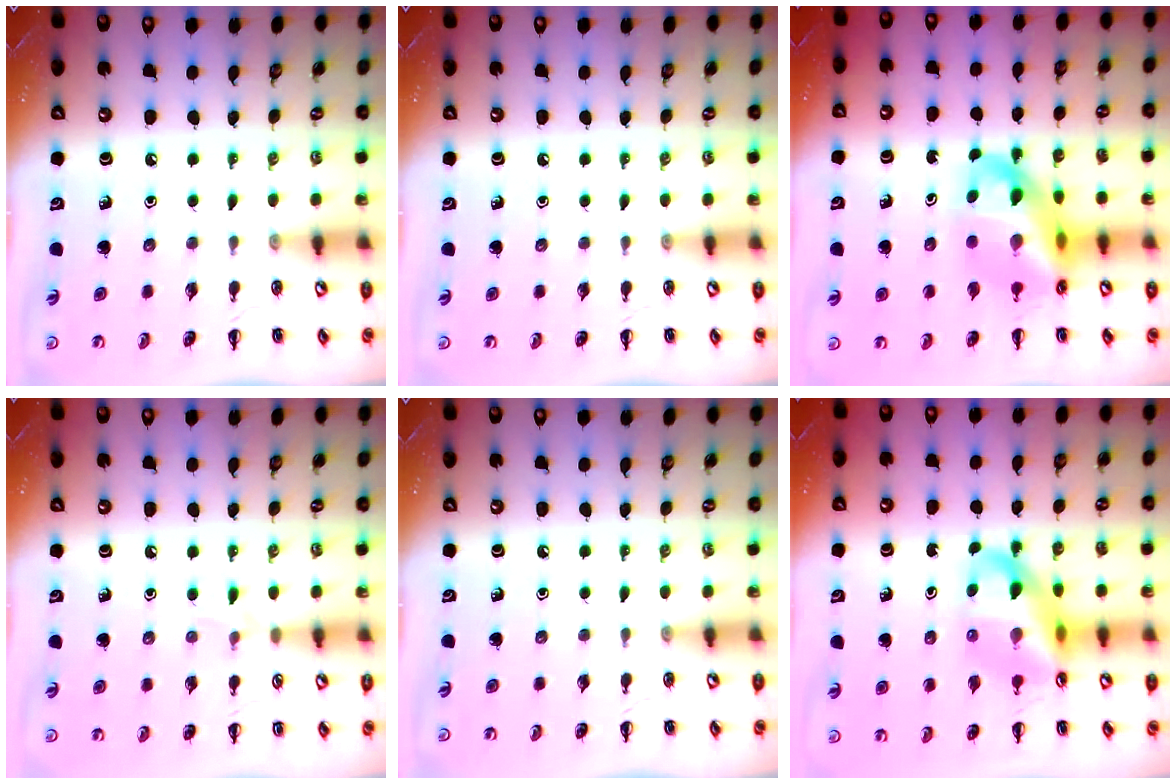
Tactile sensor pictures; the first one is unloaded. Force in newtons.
{"total": 0.0}
{"total": 15.8, "press": 15.2, "slide": 4.0}
{"total": 4.9, "press": 4.6, "slide": 1.7}
{"total": 0.0}
{"total": 12.9, "press": 12.3, "slide": 3.8}